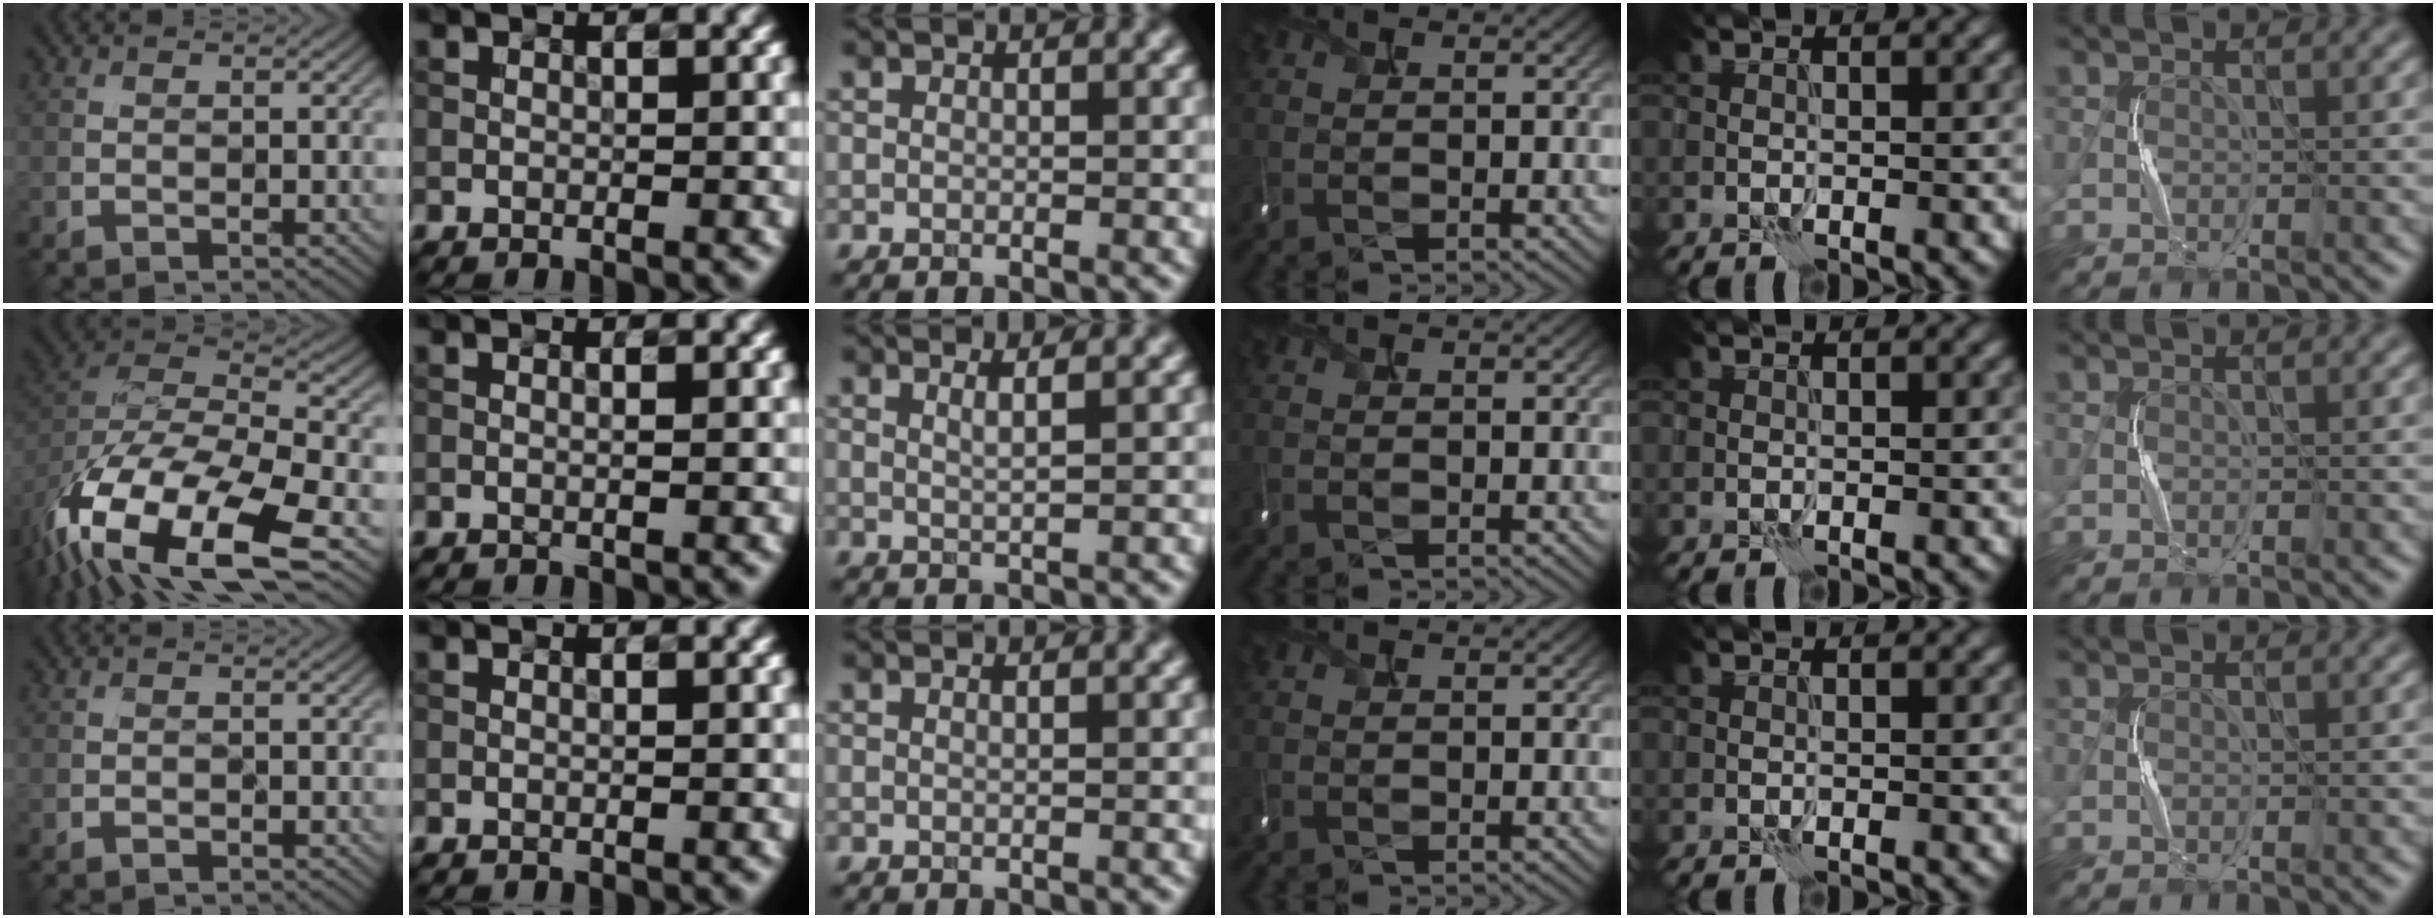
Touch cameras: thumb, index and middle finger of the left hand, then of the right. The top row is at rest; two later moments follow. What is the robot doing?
{"motion": "shake", "object": "tambourine"}